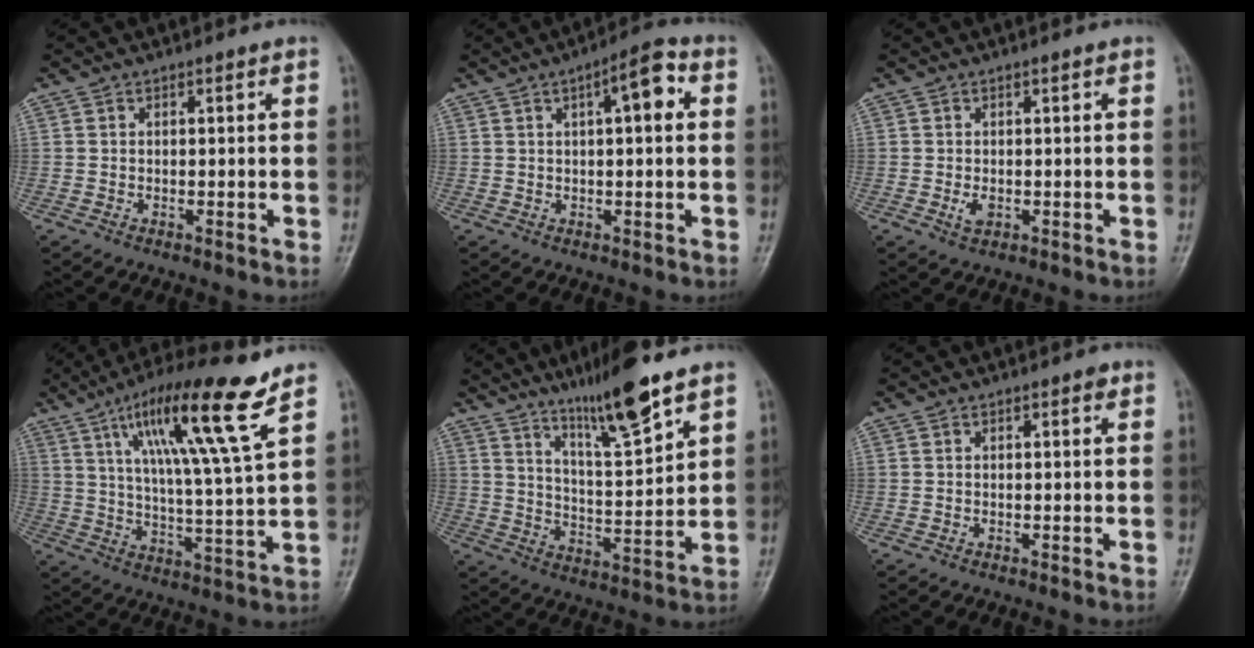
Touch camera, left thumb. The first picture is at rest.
{"total": 7.1, "force": [2.0, 2.3, 6.4], "torque": [-0.084, 0.016, 0.022]}
{"total": 2.0, "force": [-0.2, 1.2, 1.6], "torque": [-0.027, -0.005, -0.002]}
{"total": 17.0, "force": [9.5, 1.0, 14.0], "torque": [-0.236, -0.039, 0.161]}
{"total": 12.7, "force": [9.0, 1.2, 8.9], "torque": [-0.145, -0.059, 0.160]}
{"total": 0.8, "force": [0.4, 0.3, 0.6], "torque": [-0.006, 0.000, 0.002]}